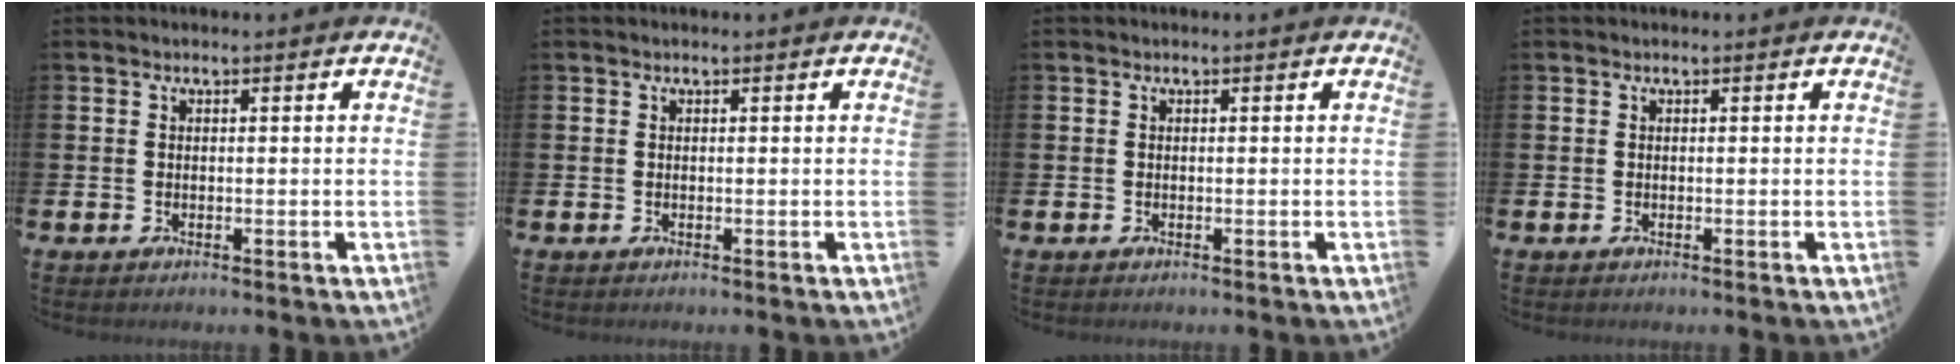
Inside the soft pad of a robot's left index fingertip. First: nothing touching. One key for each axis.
{"total": 0.0}
{"total": 0.0}
{"total": 0.0}